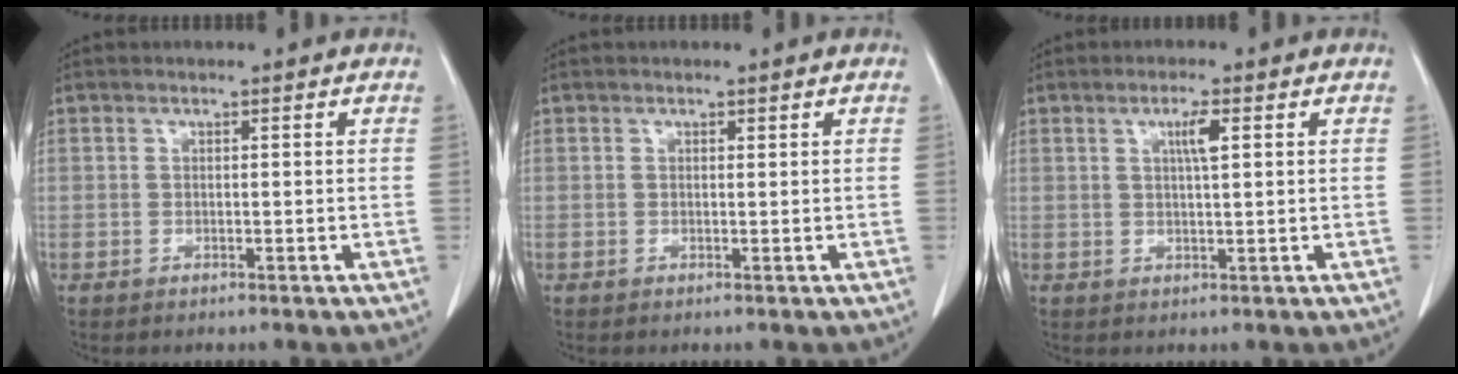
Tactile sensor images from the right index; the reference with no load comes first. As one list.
[{"total": 0.0}, {"total": 3.0, "force": [1.0, 0.1, 2.8], "torque": [-0.048, 0.000, 0.017]}]